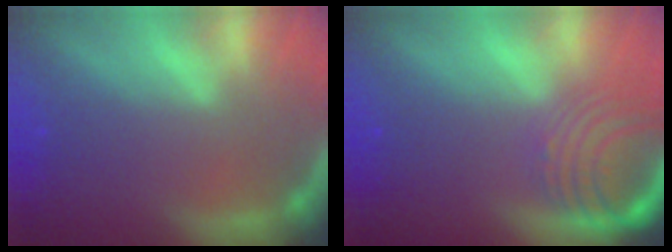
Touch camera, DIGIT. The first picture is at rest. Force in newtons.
{"total": 7.6}